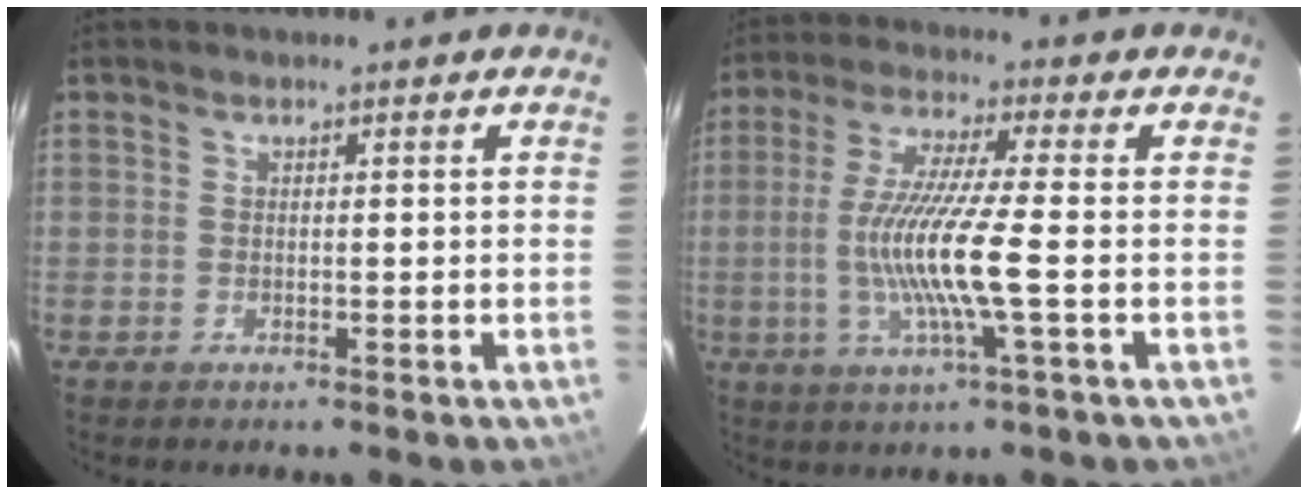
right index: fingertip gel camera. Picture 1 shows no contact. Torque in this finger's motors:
{"motor_torque": [1.47, -0.30, 0.98, 0.21]}